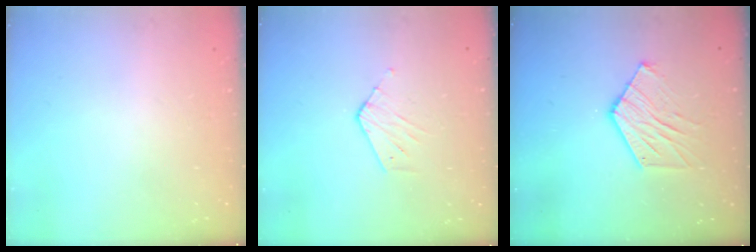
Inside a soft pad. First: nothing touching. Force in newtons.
{"total": 3.1, "press": 3.1, "slide": 0.3}
{"total": 10.1, "press": 10.1, "slide": 0.9}